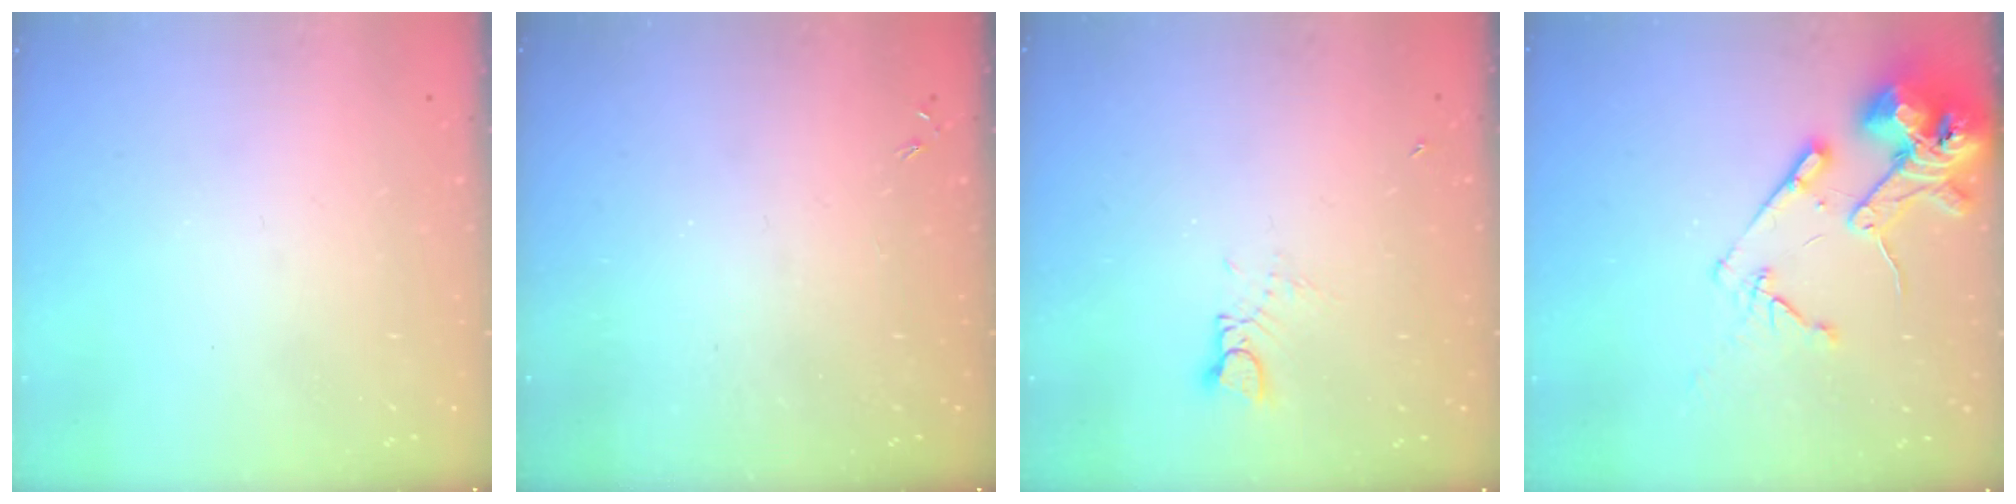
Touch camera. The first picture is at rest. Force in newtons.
{"total": 0.0}
{"total": 2.7, "press": 2.7, "slide": 0.2}
{"total": 13.9, "press": 13.8, "slide": 1.8}